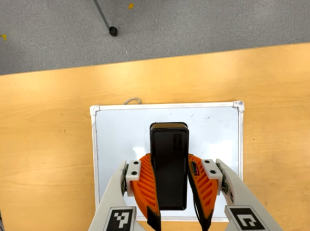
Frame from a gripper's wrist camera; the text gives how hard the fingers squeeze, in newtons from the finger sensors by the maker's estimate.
{"total": 7.8, "left": 6.4, "right": 9.1}